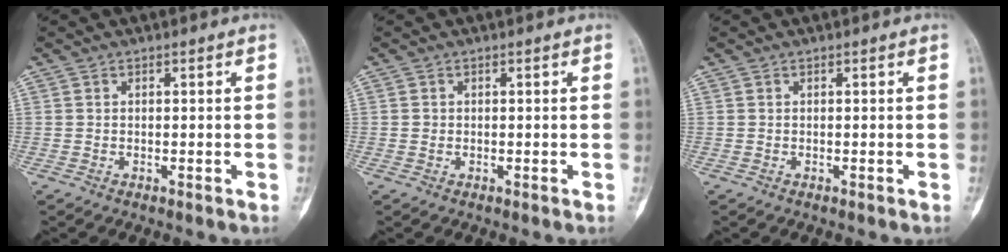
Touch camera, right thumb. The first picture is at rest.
{"total": 0.7, "force": [0.0, 0.6, 0.2], "torque": [0.000, 0.002, 0.000]}
{"total": 0.0}